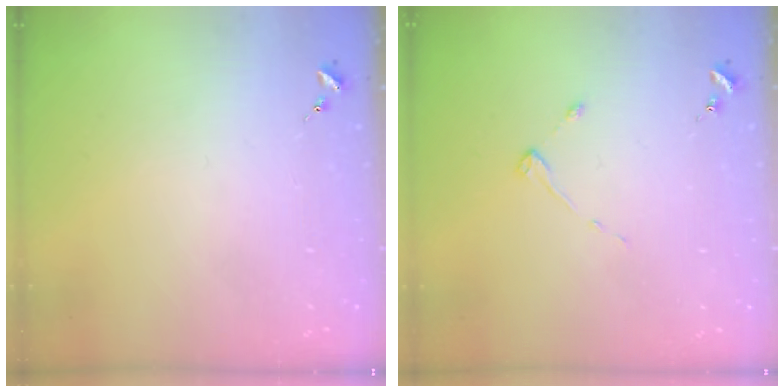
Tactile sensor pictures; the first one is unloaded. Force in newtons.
{"total": 2.6, "press": 2.5, "slide": 0.4}